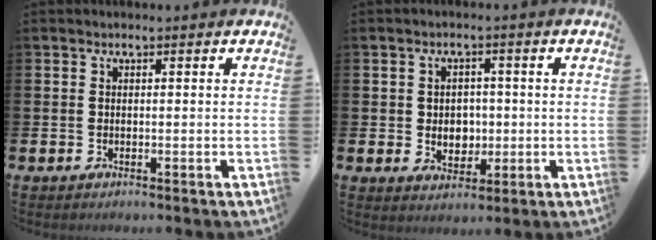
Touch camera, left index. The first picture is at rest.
{"total": 3.3, "force": [0.5, 2.9, 1.4], "torque": [-0.013, -0.001, 0.000]}